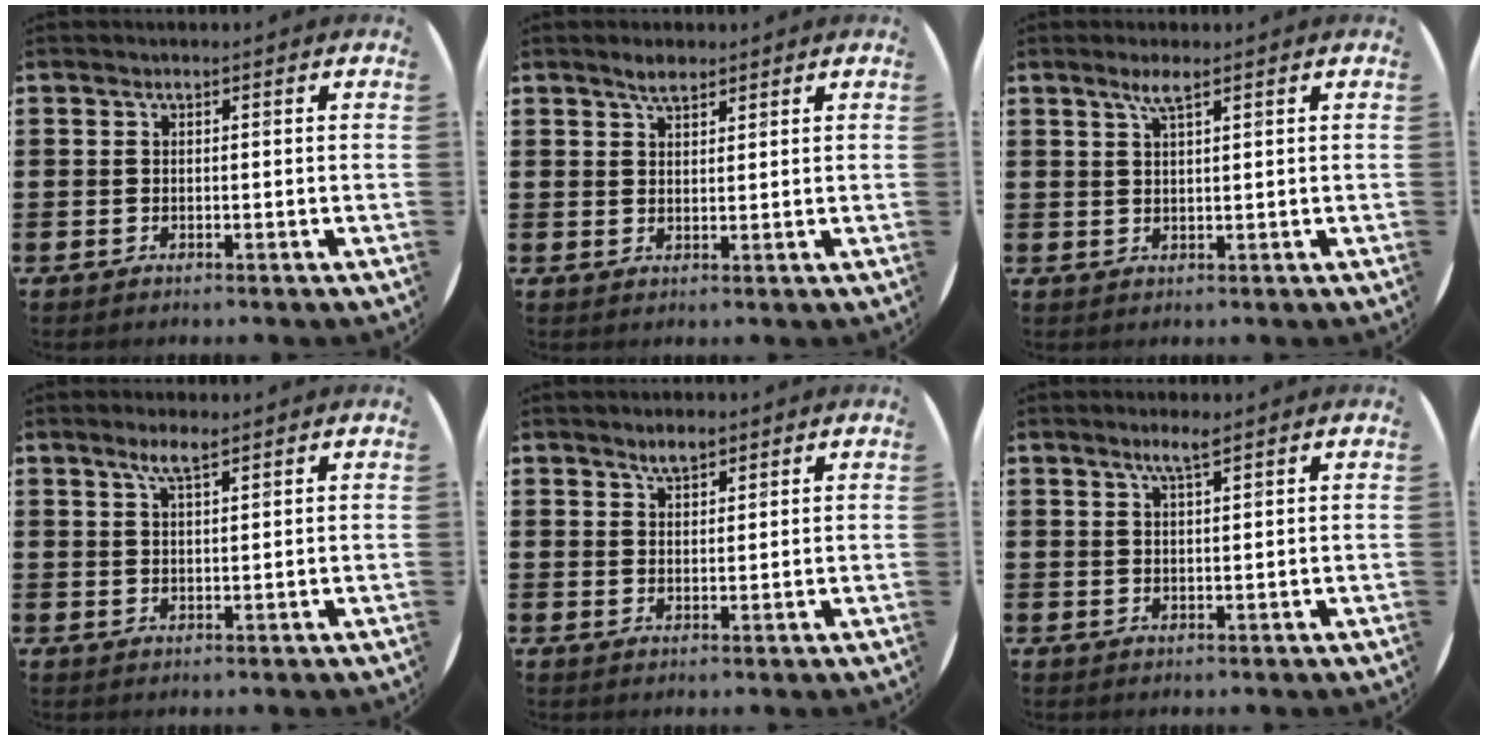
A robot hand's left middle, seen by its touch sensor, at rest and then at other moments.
{"total": 2.5, "force": [2.1, 0.8, 1.0], "torque": [-0.013, 0.002, 0.038]}
{"total": 2.5, "force": [1.7, 0.1, 1.8], "torque": [-0.036, 0.004, 0.028]}
{"total": 3.4, "force": [2.5, 0.6, 2.2], "torque": [-0.039, 0.003, 0.042]}
{"total": 2.8, "force": [2.4, 1.1, 1.0], "torque": [-0.014, 0.002, 0.042]}
{"total": 2.9, "force": [2.2, 0.2, 1.9], "torque": [-0.040, 0.004, 0.038]}